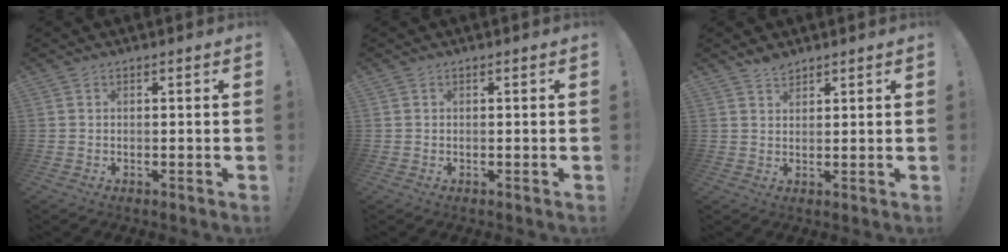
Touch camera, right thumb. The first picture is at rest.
{"total": 0.0}
{"total": 2.7, "force": [2.4, 1.2, 0.6], "torque": [-0.003, -0.017, 0.043]}